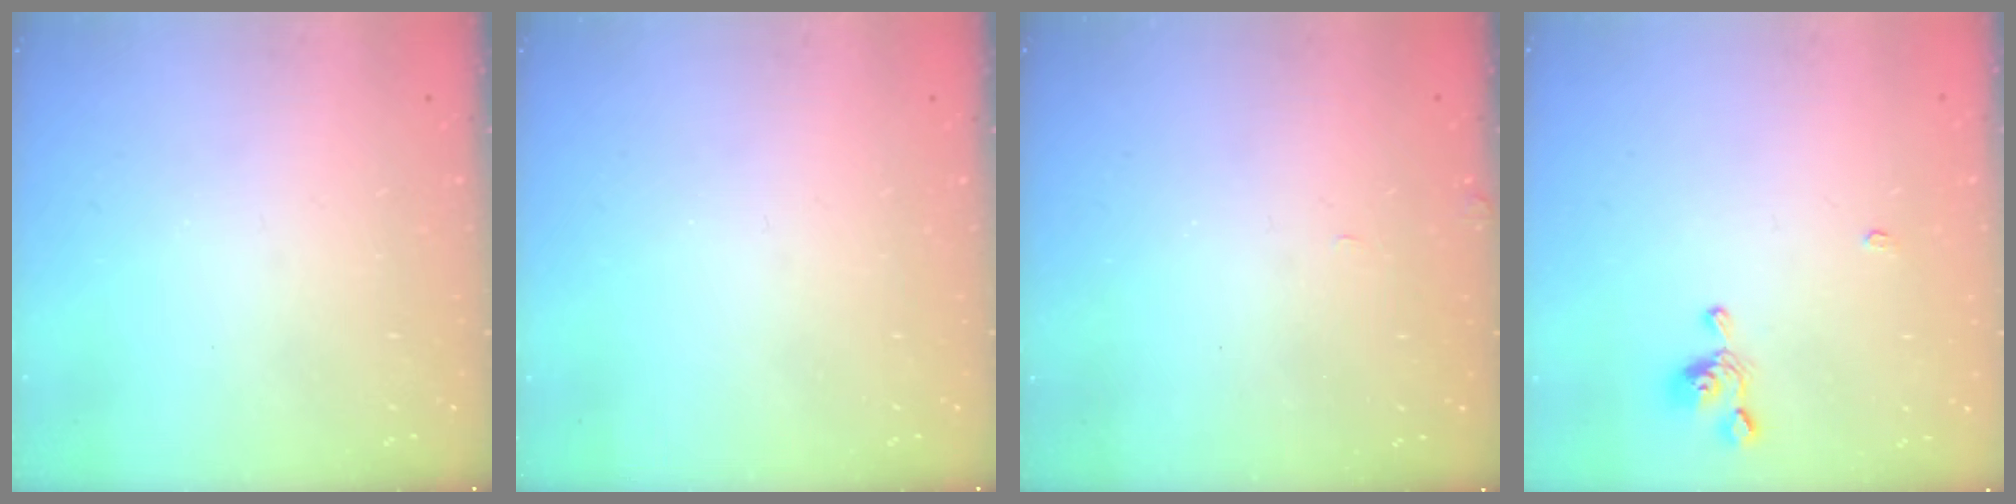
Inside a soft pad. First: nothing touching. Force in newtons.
{"total": 0.0}
{"total": 4.8, "press": 4.8, "slide": 0.3}
{"total": 2.6, "press": 2.6, "slide": 0.3}